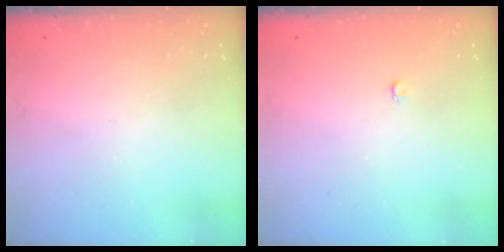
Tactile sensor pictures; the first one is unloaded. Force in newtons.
{"total": 2.0, "press": 2.0, "slide": 0.2}